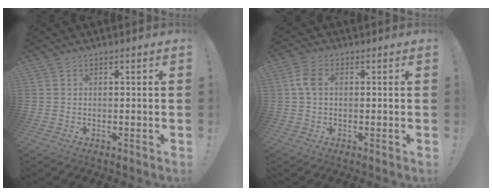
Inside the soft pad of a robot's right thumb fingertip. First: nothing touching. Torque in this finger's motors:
{"motor_torque": [0.15, 0.09, 0.28, 0.05, 0.00]}